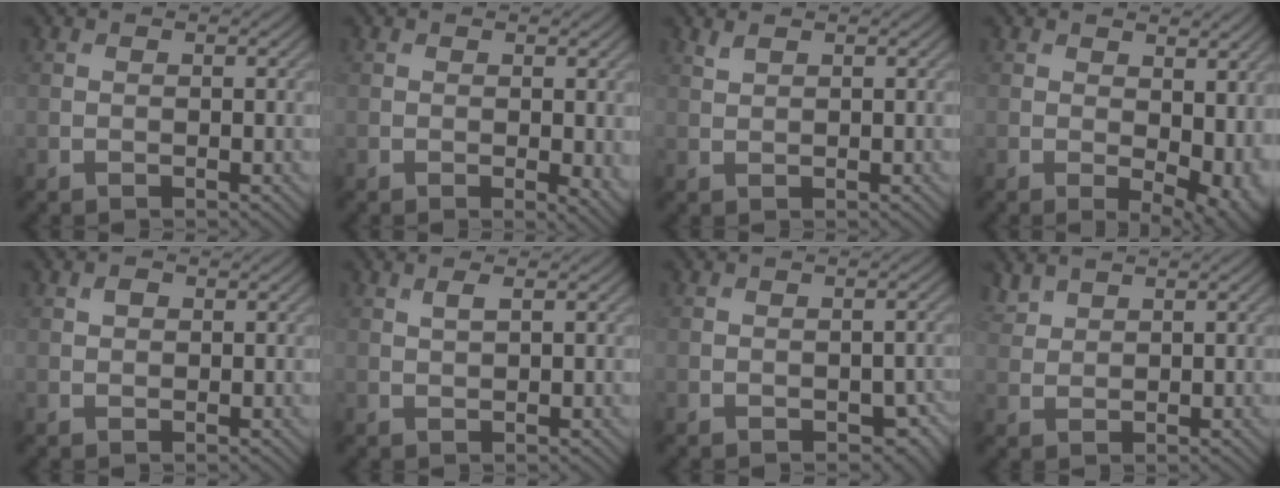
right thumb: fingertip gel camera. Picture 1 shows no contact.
{"total": 2.1, "force": [-0.1, 0.9, 1.9], "torque": [-0.021, -0.008, 0.002]}
{"total": 1.0, "force": [0.9, 0.2, 0.5], "torque": [-0.017, 0.002, 0.021]}
{"total": 7.8, "force": [0.2, 4.4, 6.4], "torque": [-0.082, -0.016, 0.020]}
{"total": 1.0, "force": [0.5, 0.6, 0.6], "torque": [-0.012, 0.001, 0.007]}
{"total": 1.2, "force": [0.7, 0.2, 1.0], "torque": [-0.025, 0.003, 0.015]}
{"total": 3.2, "force": [-1.3, 1.9, 2.1], "torque": [-0.027, -0.013, -0.008]}
{"total": 2.1, "force": [1.8, 0.7, 0.6], "torque": [-0.019, 0.004, 0.046]}